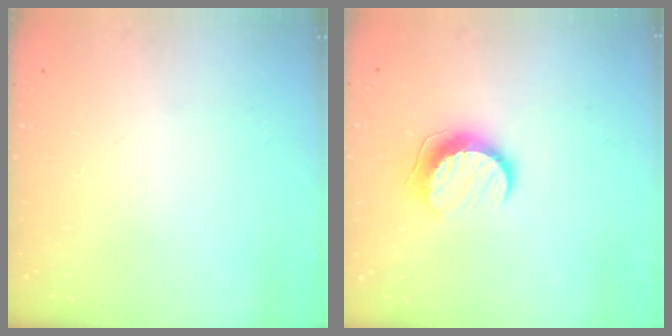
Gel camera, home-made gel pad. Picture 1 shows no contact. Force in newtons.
{"total": 9.8, "press": 9.8, "slide": 0.5}